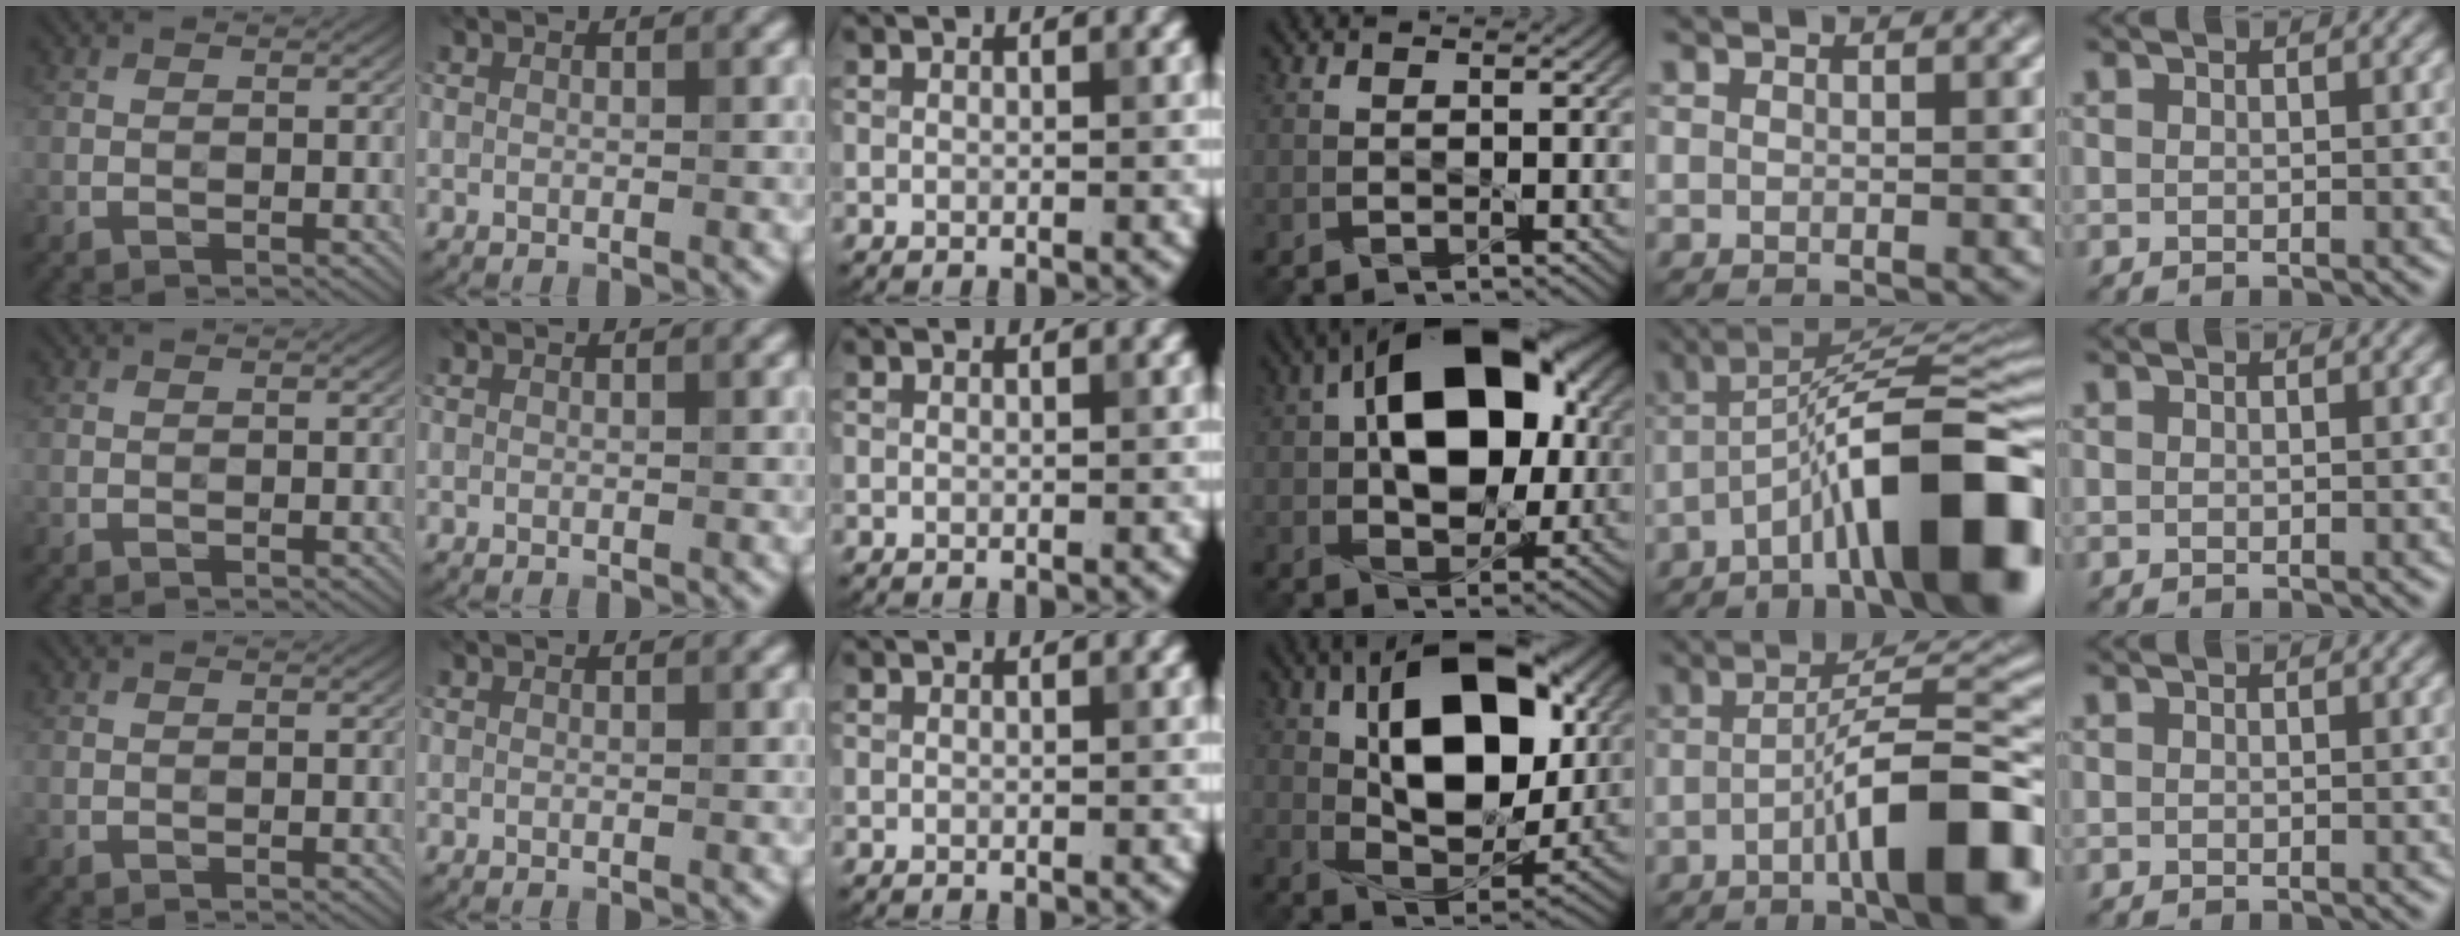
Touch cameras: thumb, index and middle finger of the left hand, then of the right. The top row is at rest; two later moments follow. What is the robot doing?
{"motion": "pour", "object": "plastic test tube"}